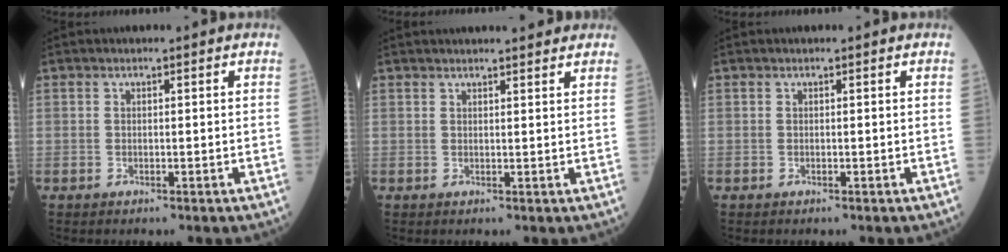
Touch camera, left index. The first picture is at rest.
{"total": 5.7, "force": [5.2, 0.7, 2.3], "torque": [-0.031, 0.017, 0.058]}
{"total": 0.0}